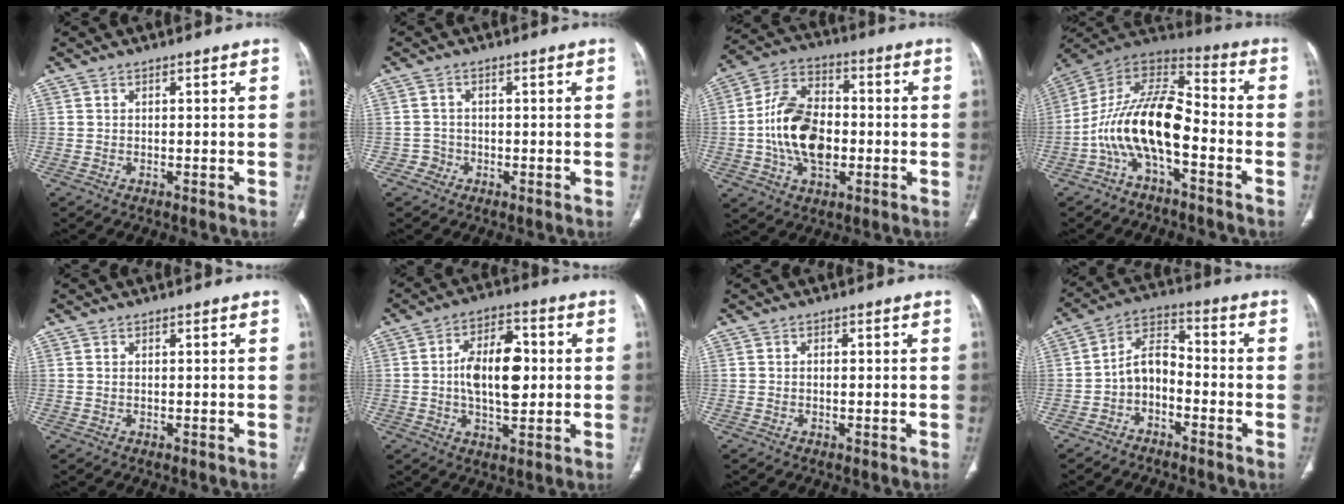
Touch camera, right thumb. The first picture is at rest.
{"total": 2.2, "force": [-1.0, 1.9, -0.2], "torque": [0.013, 0.009, -0.024]}
{"total": 15.7, "force": [-2.0, 10.0, 12.0], "torque": [-0.204, 0.027, -0.036]}
{"total": 16.4, "force": [-5.1, 7.3, 13.7], "torque": [-0.251, 0.074, -0.100]}
{"total": 0.0}
{"total": 11.9, "force": [0.4, 6.1, 10.2], "torque": [-0.151, 0.009, 0.006]}
{"total": 0.8, "force": [0.0, 0.4, 0.7], "torque": [-0.012, 0.002, 0.001]}
{"total": 7.4, "force": [-2.9, 4.9, 4.8], "torque": [-0.076, 0.046, -0.065]}